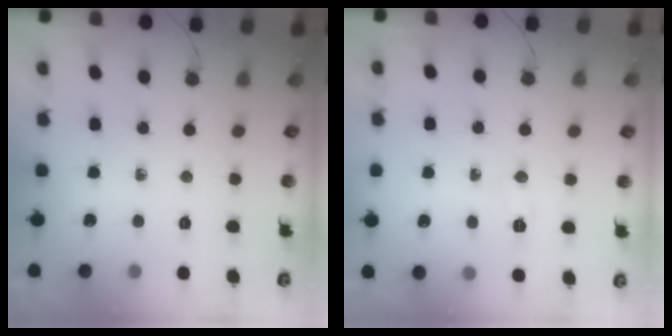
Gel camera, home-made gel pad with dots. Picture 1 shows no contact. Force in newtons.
{"total": 6.1, "press": 5.6, "slide": 2.6}